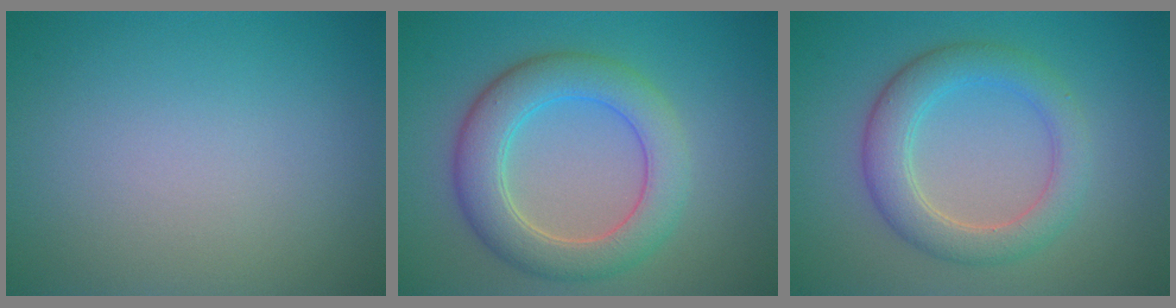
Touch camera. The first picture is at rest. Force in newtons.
{"total": 5.0, "press": 5.0, "slide": 0.4}
{"total": 4.5, "press": 4.5, "slide": 0.4}